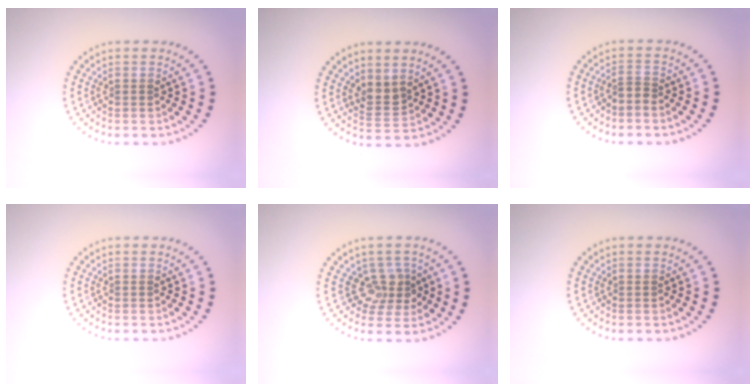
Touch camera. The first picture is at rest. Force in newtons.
{"total": 2.1, "press": 1.8, "slide": 1.1}
{"total": 0.9, "press": 0.7, "slide": 0.7}
{"total": 0.0}
{"total": 2.4, "press": 2.0, "slide": 1.4}
{"total": 0.0}